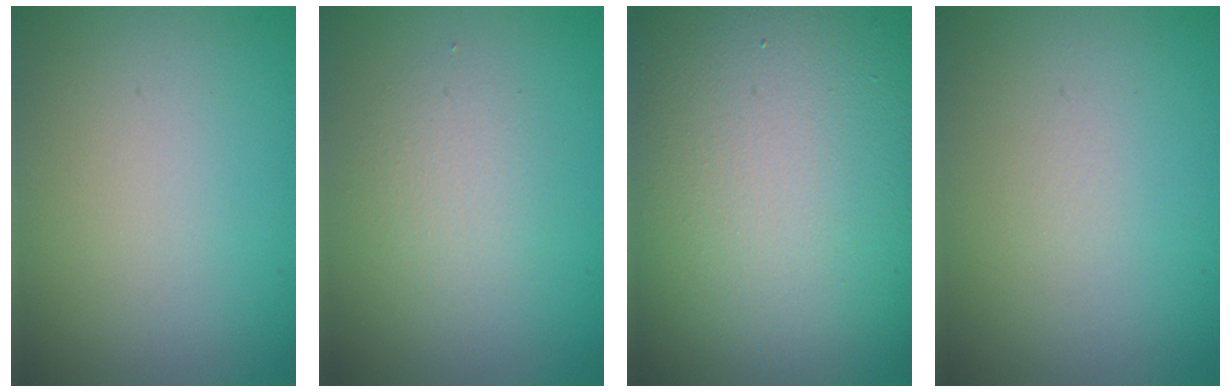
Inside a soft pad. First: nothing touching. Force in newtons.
{"total": 2.0, "press": 2.0, "slide": 0.0}
{"total": 18.6, "press": 18.6, "slide": 0.9}
{"total": 0.0}